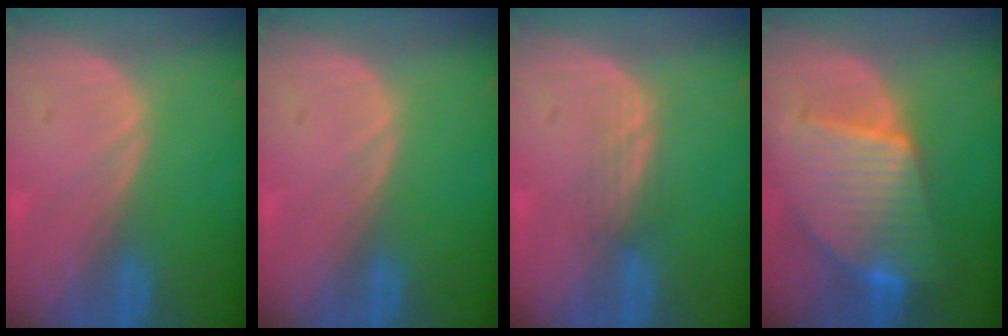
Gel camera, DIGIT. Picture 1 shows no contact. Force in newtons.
{"total": 0.0}
{"total": 2.4, "press": 2.3, "slide": 0.8}
{"total": 10.1, "press": 10.1, "slide": 0.8}